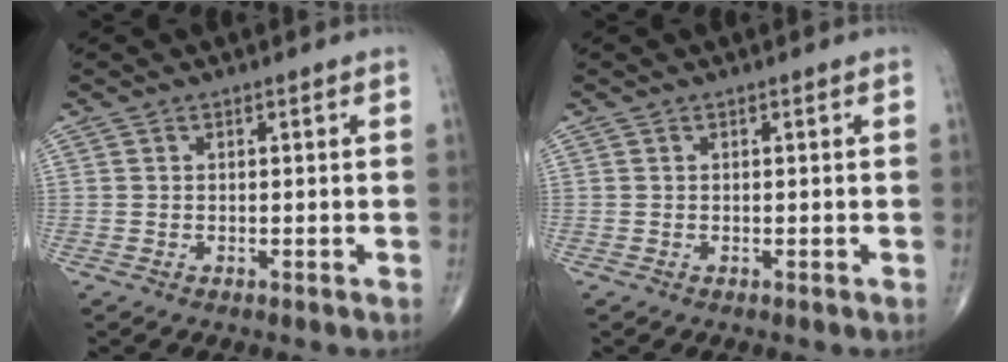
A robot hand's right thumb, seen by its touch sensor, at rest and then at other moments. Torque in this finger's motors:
{"motor_torque": [0.00, 0.00, 0.00, 0.00, 0.01]}